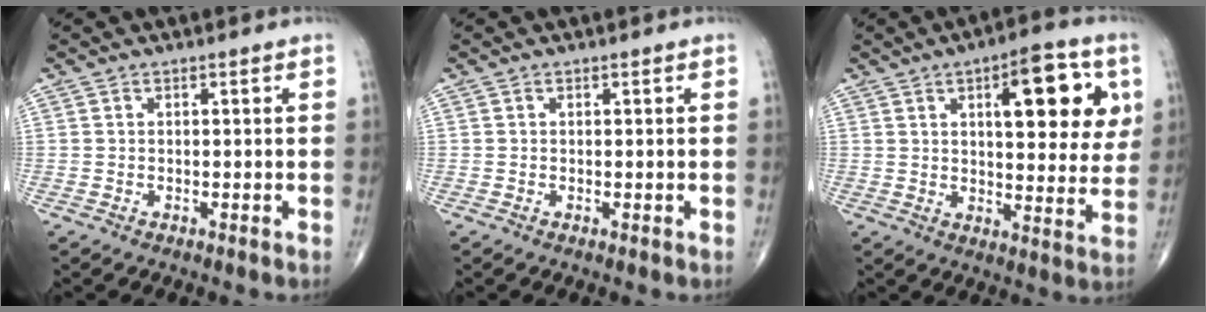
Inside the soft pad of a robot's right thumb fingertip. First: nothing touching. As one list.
[{"total": 0.0}, {"total": 16.7, "force": [5.9, 6.5, 14.2], "torque": [-0.151, -0.016, 0.079]}]